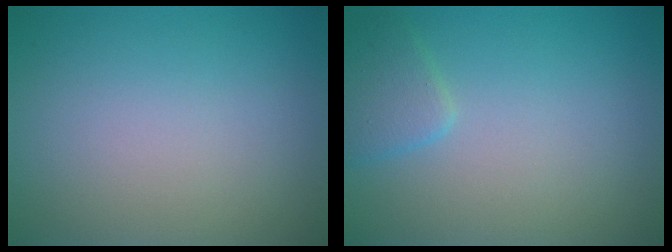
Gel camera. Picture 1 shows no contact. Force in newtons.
{"total": 1.9, "press": 1.9, "slide": 0.1}